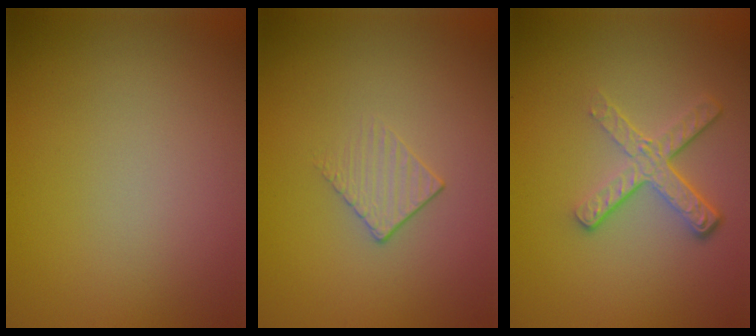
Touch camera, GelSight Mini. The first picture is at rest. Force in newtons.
{"total": 1.3, "press": 0.7, "slide": 1.1}
{"total": 4.1, "press": 2.7, "slide": 3.0}